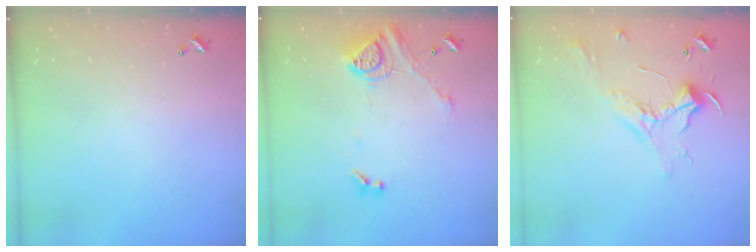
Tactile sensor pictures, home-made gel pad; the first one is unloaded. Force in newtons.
{"total": 14.1, "press": 14.0, "slide": 1.6}
{"total": 2.3, "press": 2.2, "slide": 0.9}